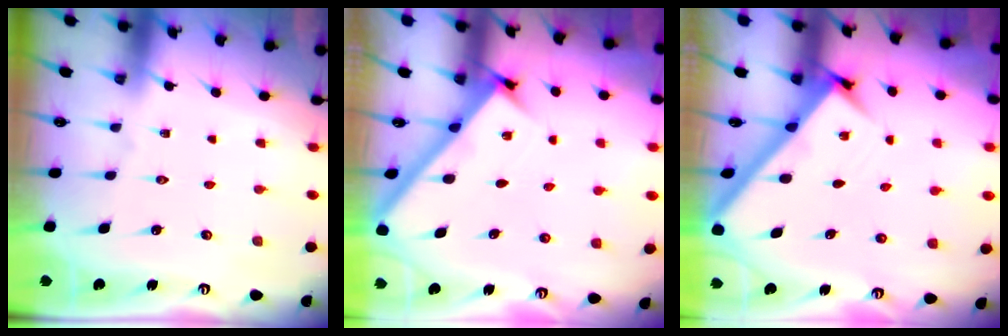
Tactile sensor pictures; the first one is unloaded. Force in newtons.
{"total": 2.7, "press": 2.6, "slide": 0.3}
{"total": 3.0, "press": 2.9, "slide": 0.4}